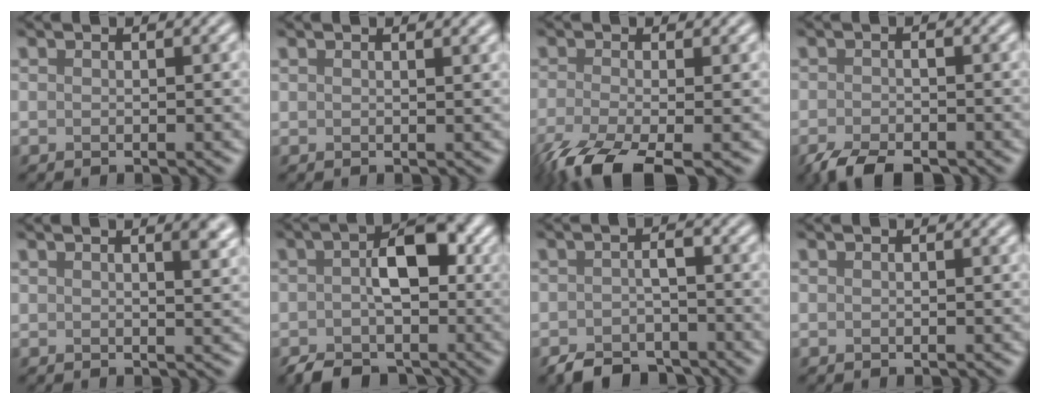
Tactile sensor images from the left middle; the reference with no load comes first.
{"total": 2.3, "force": [1.7, 0.9, 1.2], "torque": [0.000, 0.017, 0.003]}
{"total": 7.2, "force": [-4.7, 2.0, 5.1], "torque": [-0.102, -0.018, -0.084]}
{"total": 4.0, "force": [-3.3, 1.0, 2.1], "torque": [-0.040, -0.003, -0.055]}
{"total": 4.5, "force": [2.5, 1.9, 3.2], "torque": [-0.009, 0.039, 0.013]}
{"total": 6.7, "force": [-2.3, 3.9, 4.9], "torque": [-0.066, 0.005, -0.036]}
{"total": 4.0, "force": [-3.3, 1.4, 1.6], "torque": [-0.024, 0.001, -0.054]}
{"total": 0.0}